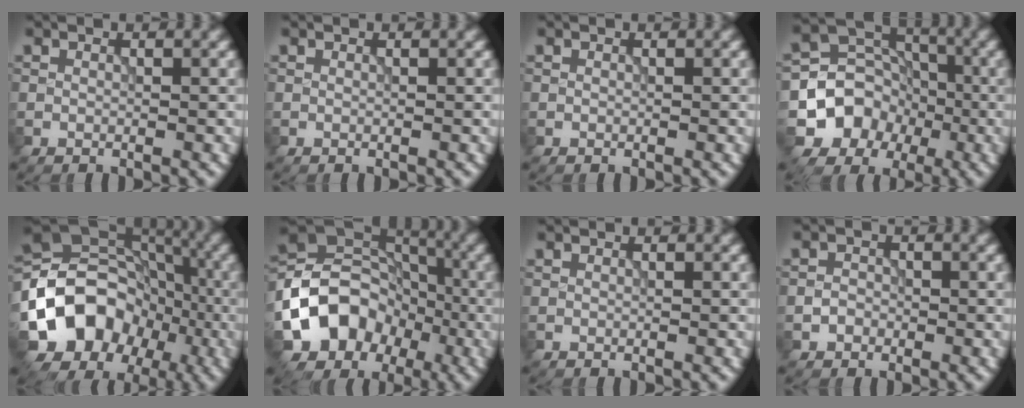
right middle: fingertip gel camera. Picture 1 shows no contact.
{"total": 0.0}
{"total": 0.0}
{"total": 6.0, "force": [-2.2, 5.2, 1.9], "torque": [-0.008, 0.000, -0.041]}
{"total": 12.4, "force": [-4.3, 10.0, 5.9], "torque": [-0.102, 0.004, -0.074]}
{"total": 10.0, "force": [-3.7, 8.0, 4.7], "torque": [-0.063, 0.010, -0.074]}
{"total": 0.0}
{"total": 1.3, "force": [-0.5, 1.1, 0.3], "torque": [0.001, 0.002, -0.012]}